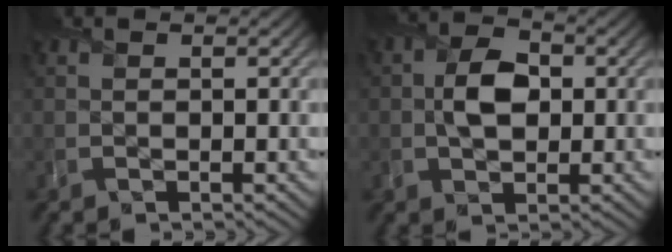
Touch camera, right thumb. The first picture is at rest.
{"total": 5.1, "force": [0.2, 3.5, 3.7], "torque": [-0.074, 0.000, -0.004]}